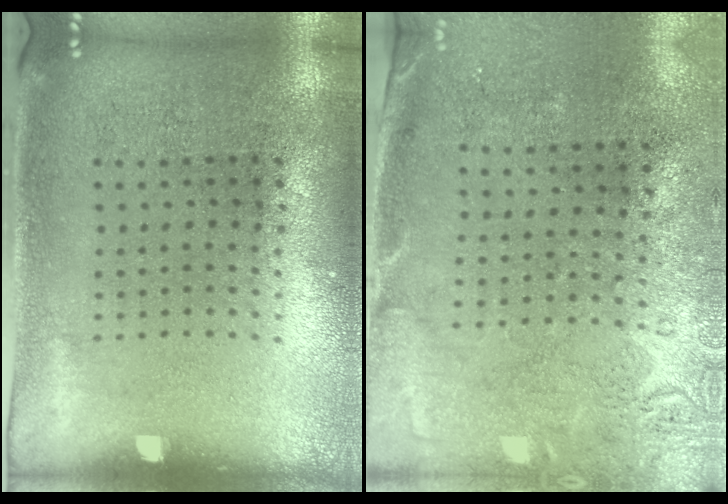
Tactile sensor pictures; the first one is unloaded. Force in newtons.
{"total": 2.7, "press": 2.2, "slide": 1.7}